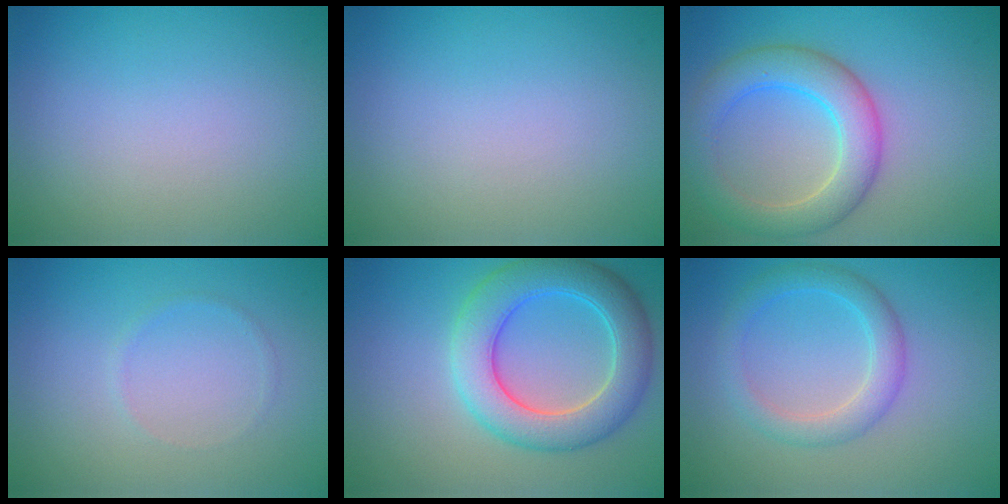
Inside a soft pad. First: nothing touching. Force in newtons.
{"total": 0.0}
{"total": 5.7, "press": 5.7, "slide": 0.2}
{"total": 0.6, "press": 0.6, "slide": 0.1}
{"total": 6.9, "press": 6.9, "slide": 0.5}
{"total": 3.2, "press": 3.2, "slide": 0.2}